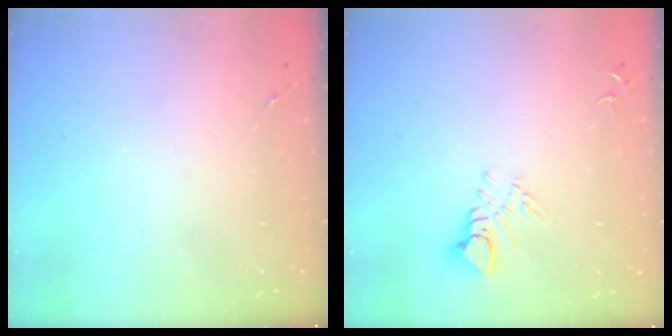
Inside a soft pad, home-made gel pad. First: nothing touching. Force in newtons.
{"total": 6.0, "press": 6.0, "slide": 0.2}